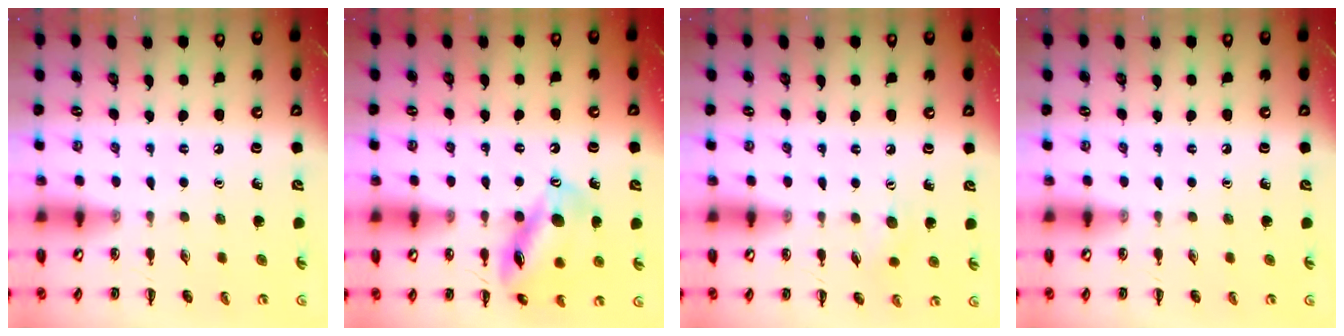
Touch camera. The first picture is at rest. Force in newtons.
{"total": 15.7, "press": 15.7, "slide": 1.0}
{"total": 5.6, "press": 5.5, "slide": 1.0}
{"total": 0.0}